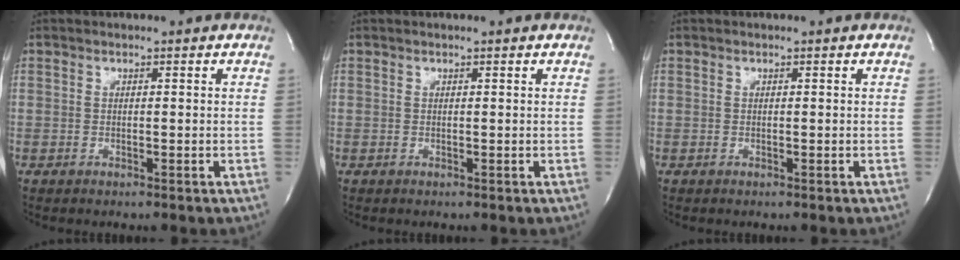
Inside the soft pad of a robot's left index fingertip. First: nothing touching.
{"total": 0.0}
{"total": 0.0}